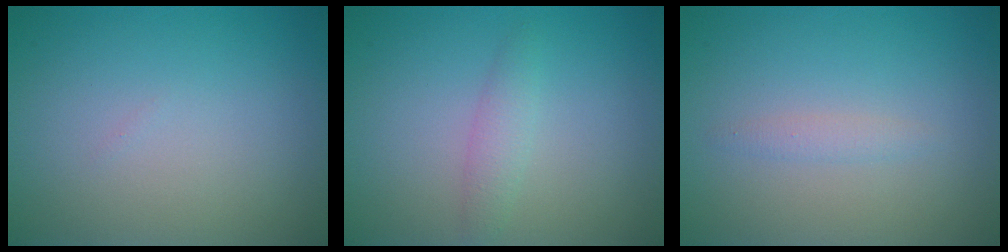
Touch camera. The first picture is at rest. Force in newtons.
{"total": 1.5, "press": 1.5, "slide": 0.0}
{"total": 1.0, "press": 1.0, "slide": 0.0}